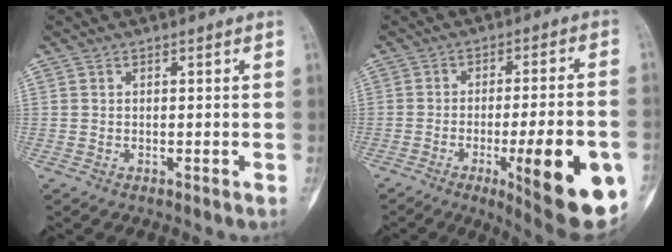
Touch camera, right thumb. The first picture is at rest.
{"total": 20.1, "force": [-6.7, 4.6, 18.4], "torque": [-0.204, 0.003, -0.079]}